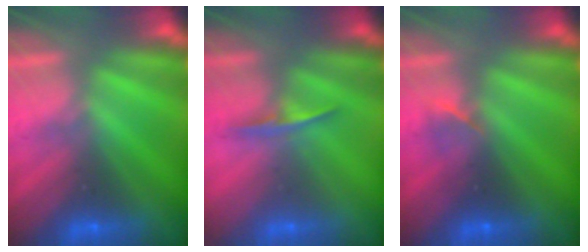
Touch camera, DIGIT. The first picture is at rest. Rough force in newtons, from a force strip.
{"total": 1.0}
{"total": 2.2}